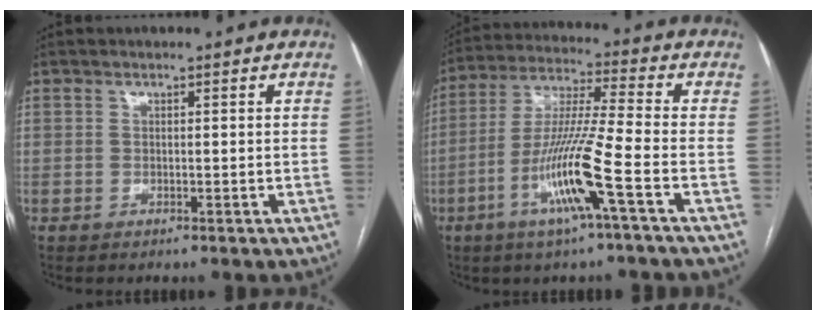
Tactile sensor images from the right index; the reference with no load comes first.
{"total": 12.8, "force": [-5.0, -0.9, 11.8], "torque": [-0.235, -0.008, -0.100]}